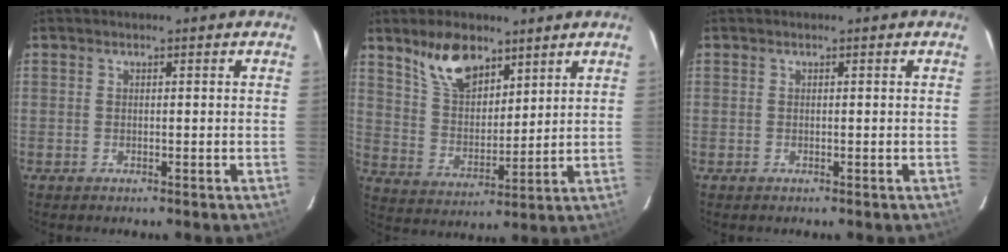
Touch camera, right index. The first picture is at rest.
{"total": 11.2, "force": [7.6, 5.5, 6.2], "torque": [-0.110, 0.014, 0.150]}
{"total": 0.0}